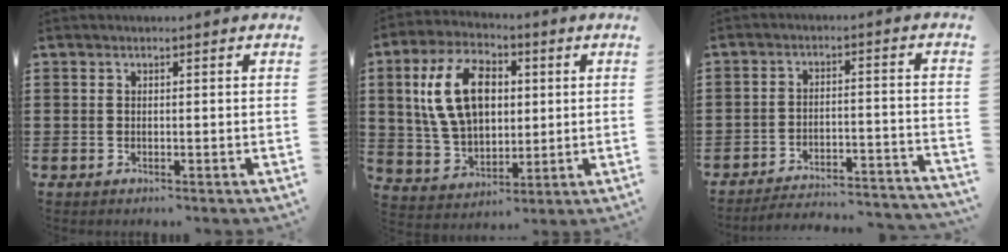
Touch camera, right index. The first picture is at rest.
{"total": 13.0, "force": [2.8, 8.1, 9.7], "torque": [-0.218, 0.017, 0.046]}
{"total": 3.9, "force": [-3.8, 0.2, 1.1], "torque": [-0.027, -0.008, -0.080]}